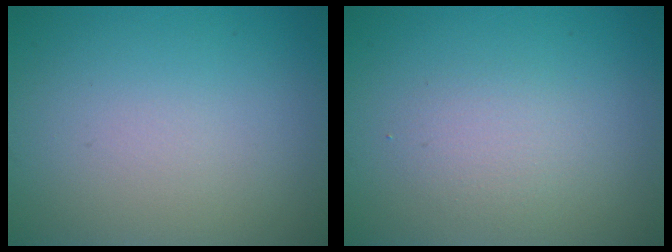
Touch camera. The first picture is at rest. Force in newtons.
{"total": 1.7, "press": 1.7, "slide": 0.1}